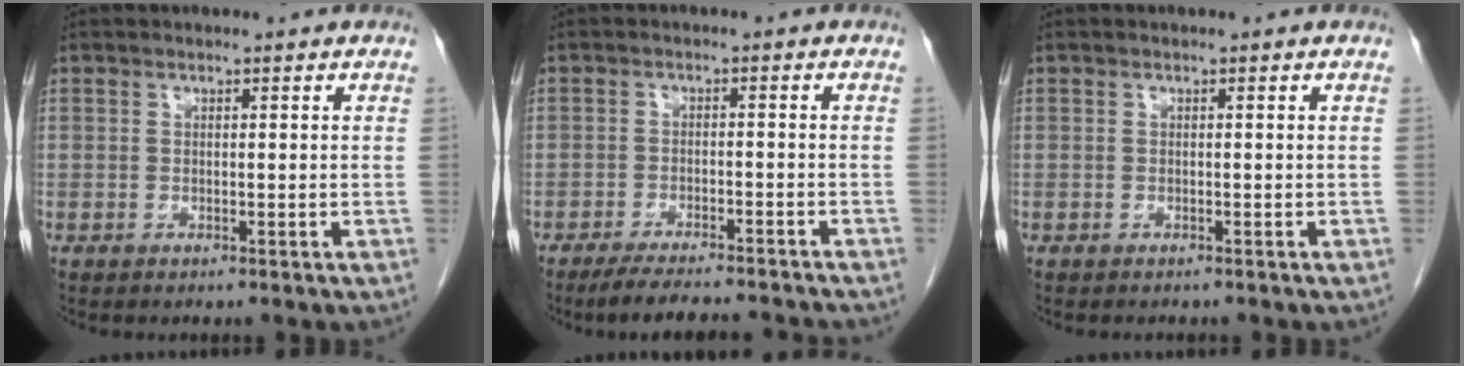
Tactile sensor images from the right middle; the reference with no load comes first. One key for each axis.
{"total": 10.4, "fx": -9.6, "fy": 1.0, "fz": 4.0, "tx": -0.058, "ty": -0.007, "tz": -0.135}
{"total": 0.6, "fx": -0.6, "fy": 0.1, "fz": 0.1, "tx": -0.009, "ty": -0.003, "tz": -0.010}